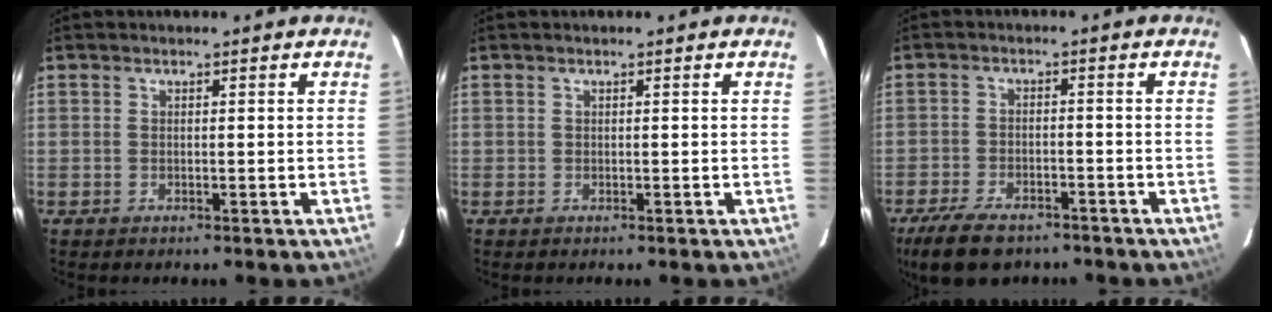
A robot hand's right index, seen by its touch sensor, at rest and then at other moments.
{"total": 0.0}
{"total": 11.1, "force": [-8.4, 4.7, 5.5], "torque": [-0.137, -0.018, -0.142]}